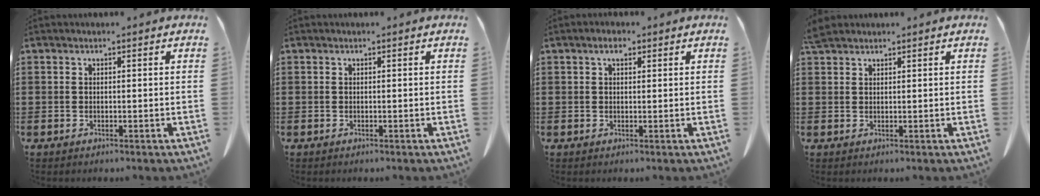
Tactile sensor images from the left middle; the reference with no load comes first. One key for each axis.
{"total": 0.0}
{"total": 2.0, "fx": 1.1, "fy": 0.9, "fz": 1.5, "tx": -0.032, "ty": 0.006, "tz": 0.019}
{"total": 2.3, "fx": 2.1, "fy": 0.5, "fz": 0.8, "tx": -0.022, "ty": 0.002, "tz": 0.042}